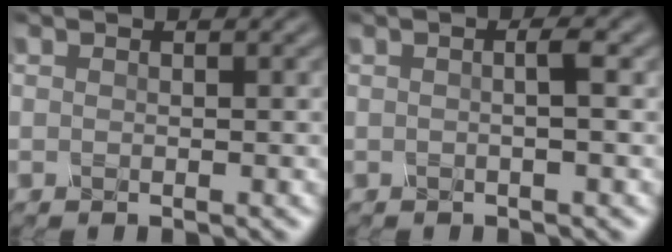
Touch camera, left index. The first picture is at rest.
{"total": 1.9, "force": [0.1, 0.4, 1.8], "torque": [-0.024, -0.001, -0.003]}